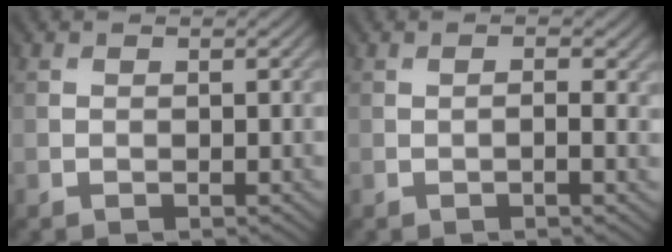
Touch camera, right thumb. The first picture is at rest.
{"total": 2.1, "force": [-0.6, 0.5, 2.0], "torque": [-0.033, 0.003, -0.006]}